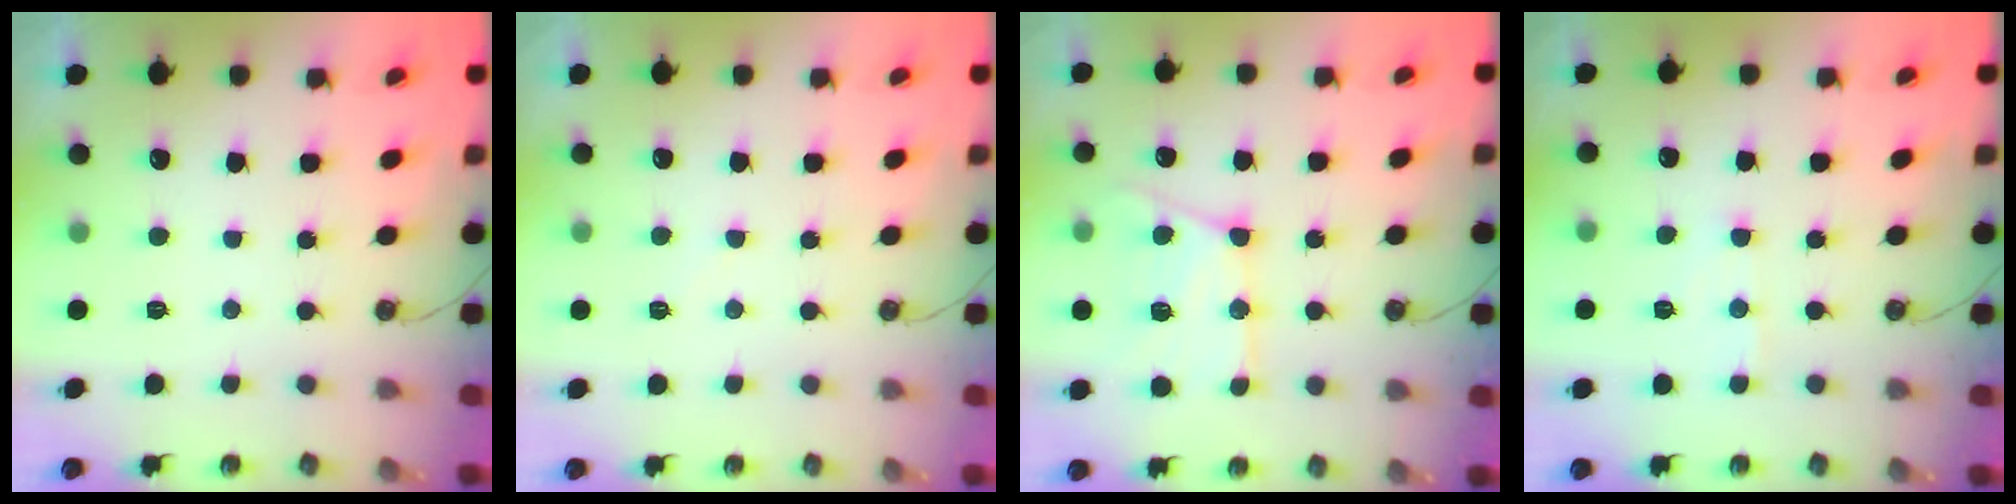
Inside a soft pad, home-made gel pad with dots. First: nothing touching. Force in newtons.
{"total": 3.9, "press": 3.9, "slide": 0.5}
{"total": 16.7, "press": 16.5, "slide": 2.0}
{"total": 5.9, "press": 5.9, "slide": 0.7}